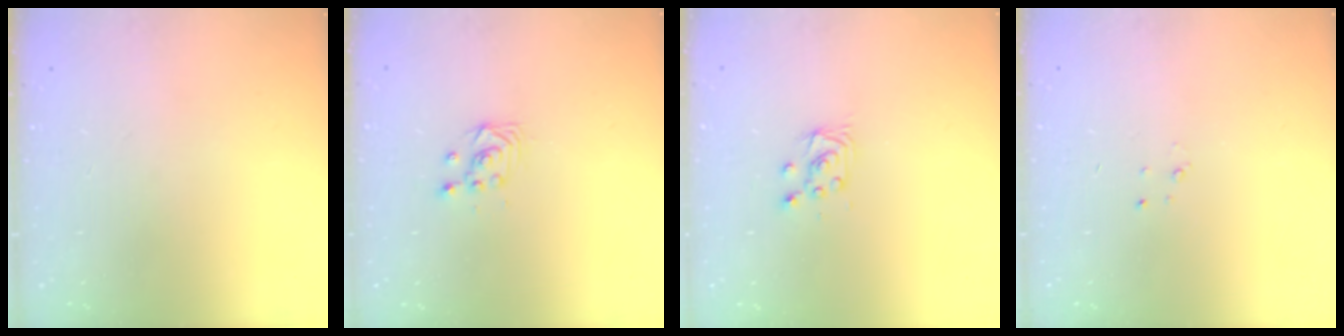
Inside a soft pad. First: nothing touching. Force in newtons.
{"total": 3.4, "press": 3.3, "slide": 0.3}
{"total": 5.2, "press": 5.2, "slide": 0.5}
{"total": 2.3, "press": 2.3, "slide": 0.3}